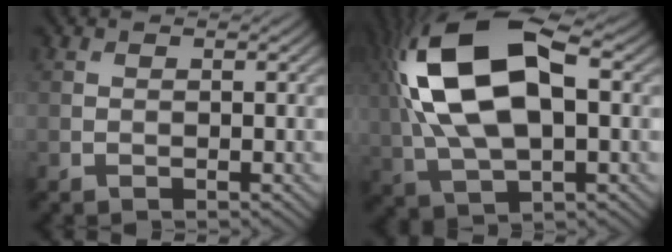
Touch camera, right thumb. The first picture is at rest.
{"total": 17.0, "force": [3.1, 8.5, 14.4], "torque": [-0.310, 0.021, 0.049]}